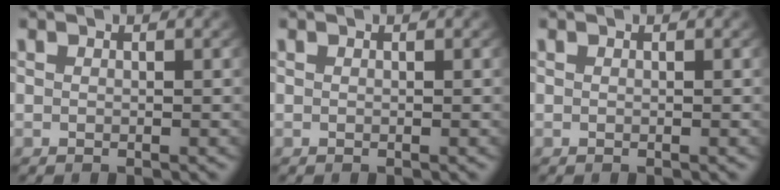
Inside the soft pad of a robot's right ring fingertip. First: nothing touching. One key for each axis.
{"total": 0.7, "fx": -0.1, "fy": -0.6, "fz": -0.3, "tx": 0.005, "ty": -0.013, "tz": 0.009}
{"total": 0.0}